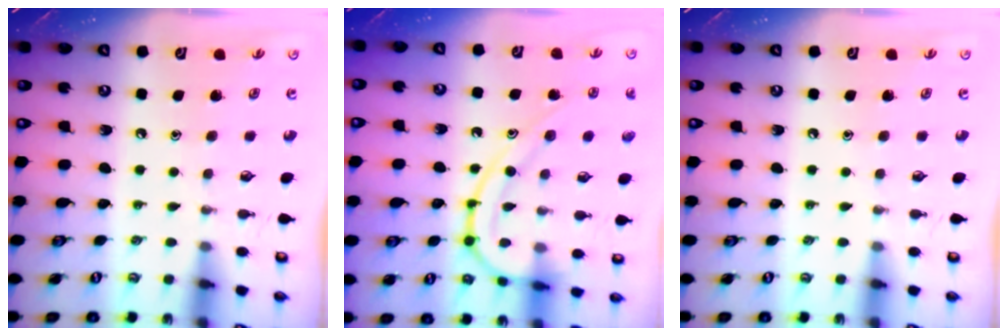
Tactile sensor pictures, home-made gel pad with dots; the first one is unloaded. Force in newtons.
{"total": 13.2, "press": 13.2, "slide": 0.3}
{"total": 0.0}